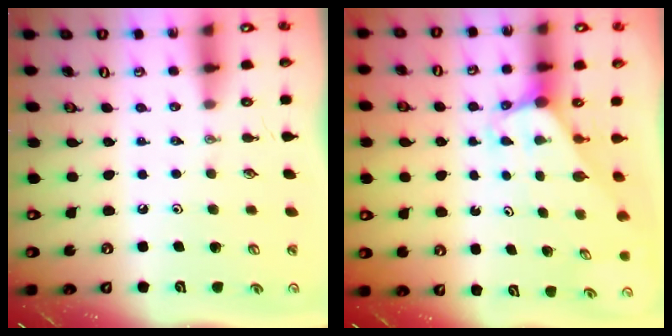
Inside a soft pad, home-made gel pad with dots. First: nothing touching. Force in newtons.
{"total": 2.9, "press": 2.9, "slide": 0.2}